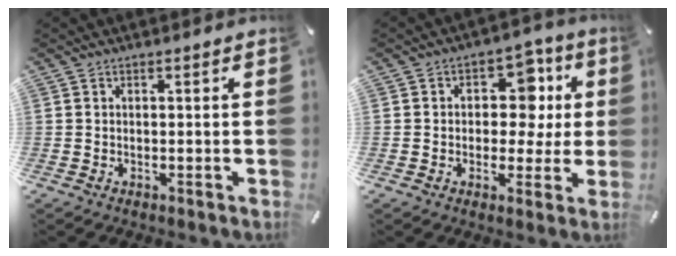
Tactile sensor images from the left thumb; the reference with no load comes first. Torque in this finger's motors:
{"motor_torque": [0.21, 0.19, 0.31, 0.14, 0.00]}